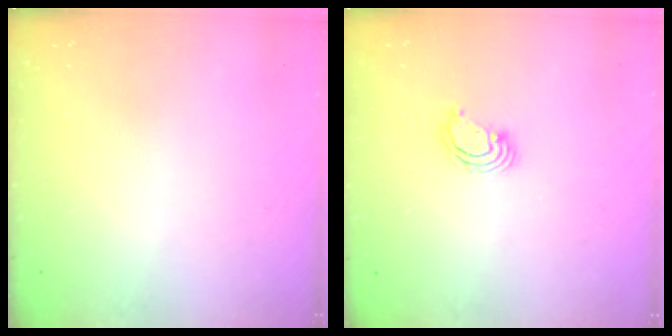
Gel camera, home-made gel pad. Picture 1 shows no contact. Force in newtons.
{"total": 3.2, "press": 3.2, "slide": 0.1}